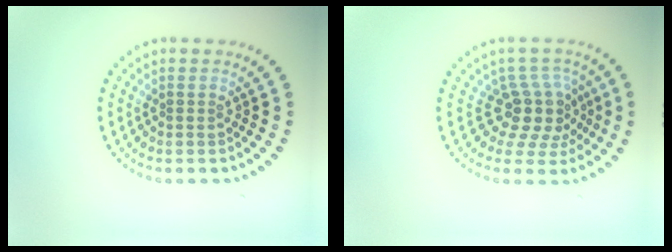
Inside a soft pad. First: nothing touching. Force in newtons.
{"total": 3.8, "press": 2.8, "slide": 2.7}